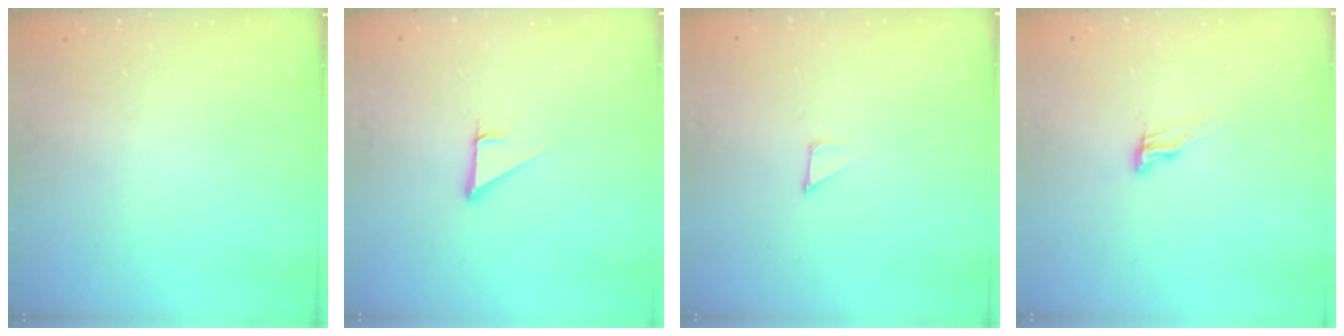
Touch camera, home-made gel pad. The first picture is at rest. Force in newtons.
{"total": 2.9, "press": 2.8, "slide": 0.2}
{"total": 1.2, "press": 1.2, "slide": 0.0}
{"total": 6.5, "press": 6.5, "slide": 0.7}